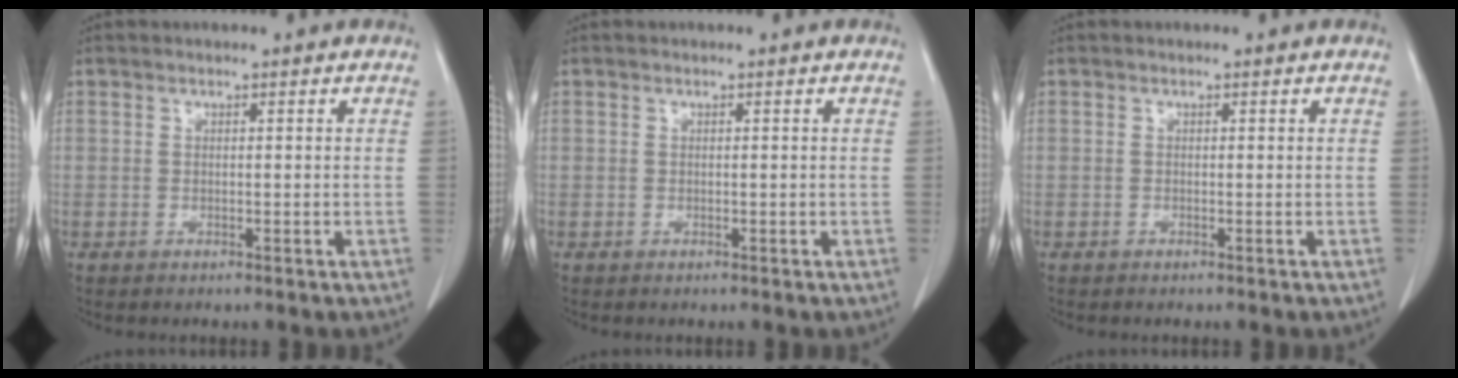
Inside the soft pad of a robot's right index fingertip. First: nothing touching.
{"total": 0.0}
{"total": 0.0}